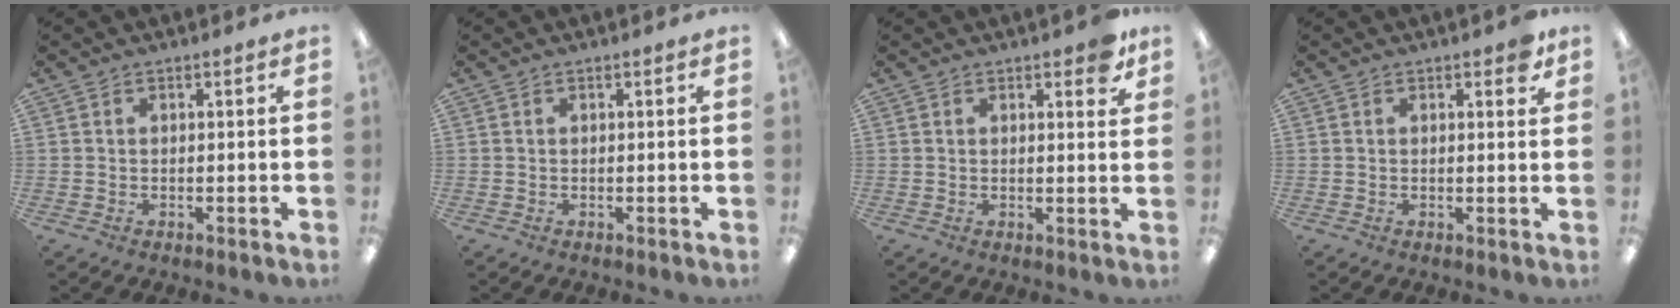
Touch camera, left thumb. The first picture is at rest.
{"total": 0.0}
{"total": 4.2, "force": [3.0, 1.6, 2.5], "torque": [-0.025, -0.012, 0.048]}
{"total": 2.4, "force": [1.7, 0.9, 1.4], "torque": [-0.017, -0.003, 0.027]}